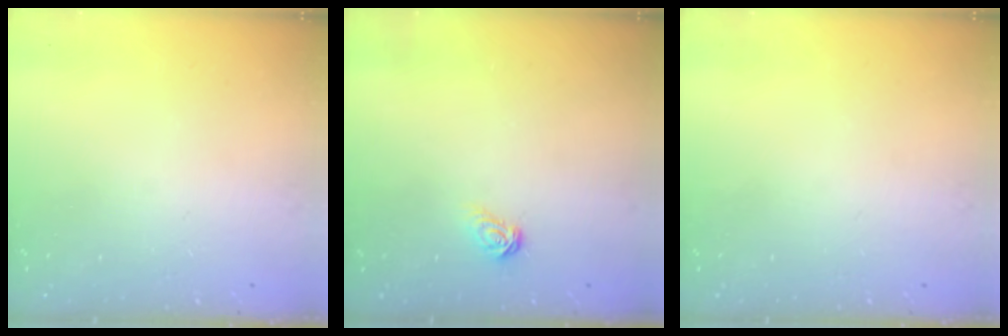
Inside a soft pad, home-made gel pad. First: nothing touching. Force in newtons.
{"total": 5.4, "press": 5.4, "slide": 0.6}
{"total": 0.0}